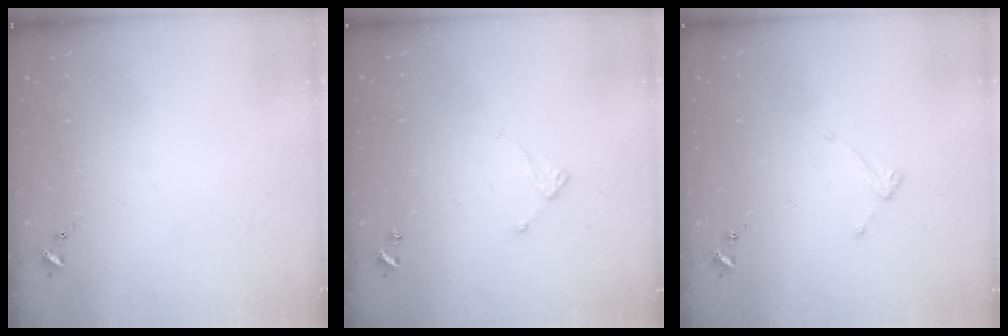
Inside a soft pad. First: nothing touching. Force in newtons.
{"total": 5.8, "press": 5.8, "slide": 0.5}
{"total": 3.5, "press": 3.5, "slide": 0.3}